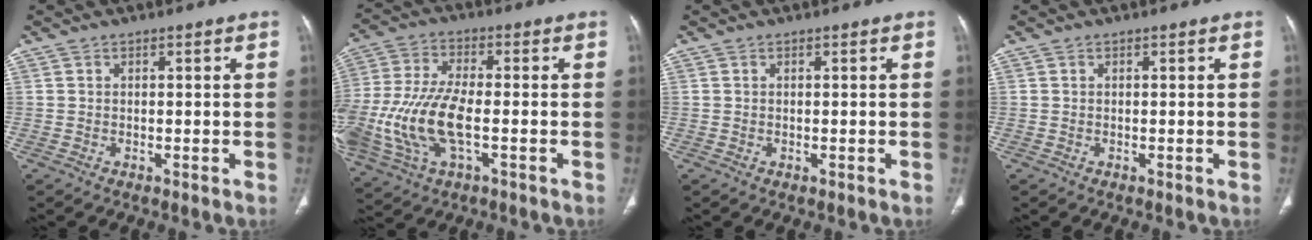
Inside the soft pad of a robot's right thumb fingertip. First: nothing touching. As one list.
[{"total": 17.9, "force": [-3.9, 8.3, 15.4], "torque": [-0.360, 0.005, -0.064]}, {"total": 0.0}, {"total": 0.0}]